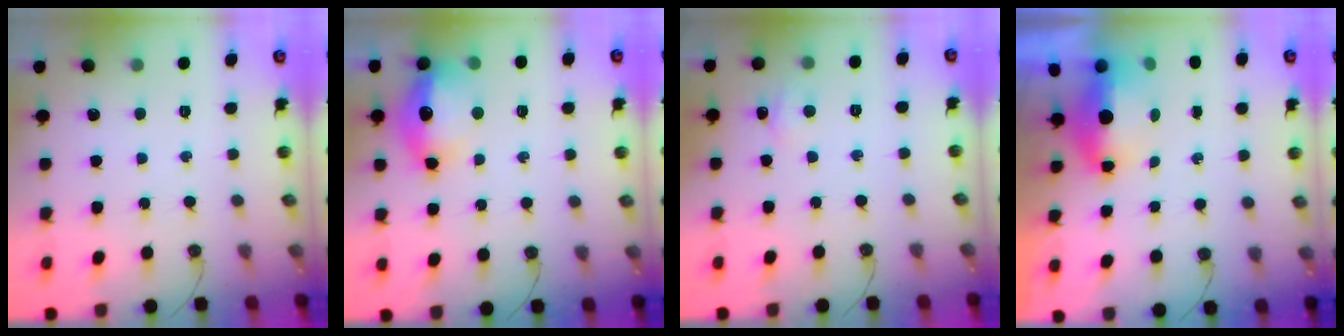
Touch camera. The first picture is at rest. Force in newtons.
{"total": 13.4, "press": 13.4, "slide": 1.2}
{"total": 4.6, "press": 4.5, "slide": 0.7}
{"total": 6.0, "press": 5.9, "slide": 1.3}